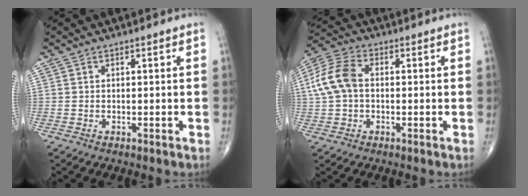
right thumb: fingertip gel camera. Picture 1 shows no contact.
{"total": 9.4, "force": [0.6, 6.5, 6.8], "torque": [-0.150, 0.026, 0.003]}